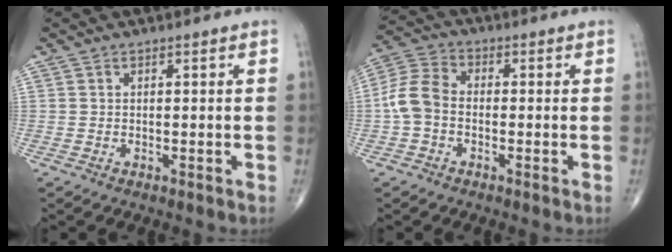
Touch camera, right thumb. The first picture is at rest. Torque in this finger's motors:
{"motor_torque": [-0.21, 0.38, 0.33, -0.05, 0.09]}